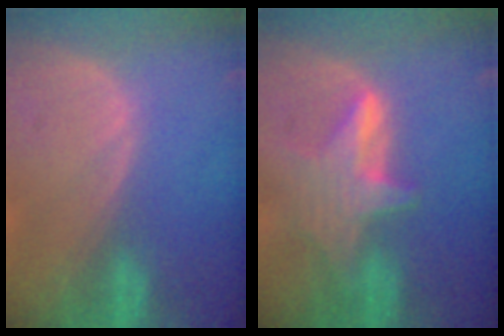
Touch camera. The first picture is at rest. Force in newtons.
{"total": 5.9, "press": 5.8, "slide": 0.8}